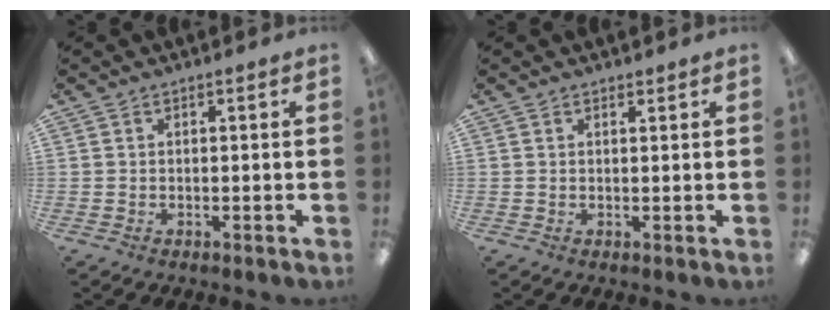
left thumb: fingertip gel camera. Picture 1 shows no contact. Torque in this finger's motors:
{"motor_torque": [-0.14, -0.08, -0.33, 0.11, -0.02]}